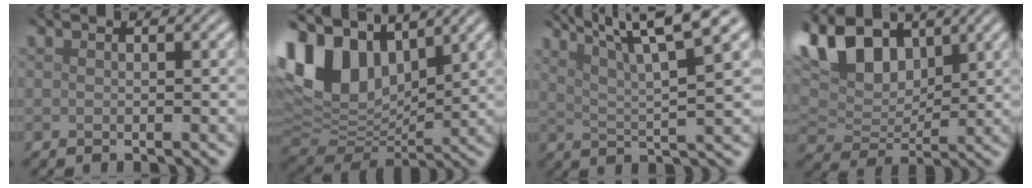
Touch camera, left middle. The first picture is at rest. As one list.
[{"total": 11.6, "force": [5.5, 7.3, 7.2], "torque": [-0.172, 0.017, 0.098]}, {"total": 9.0, "force": [5.9, 1.5, 6.7], "torque": [-0.100, 0.019, 0.082]}, {"total": 9.9, "force": [5.2, 5.5, 6.3], "torque": [-0.145, 0.016, 0.086]}]